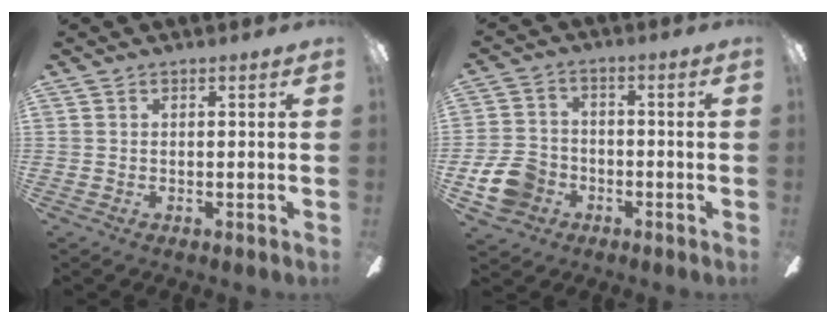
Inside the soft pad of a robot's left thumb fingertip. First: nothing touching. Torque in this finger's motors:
{"motor_torque": [0.52, 0.83, 0.24, -0.17, 0.03]}